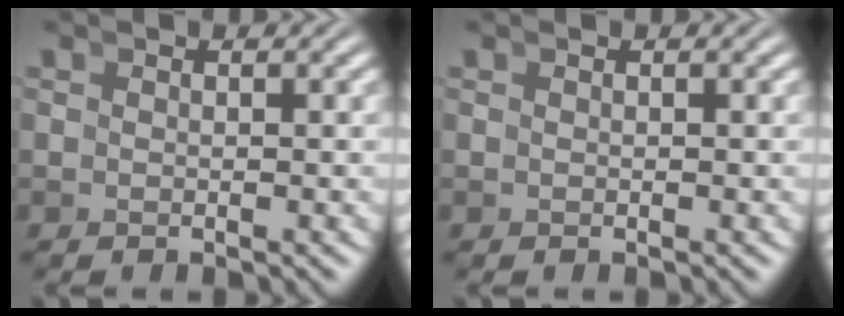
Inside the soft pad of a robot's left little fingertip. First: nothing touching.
{"total": 0.0}